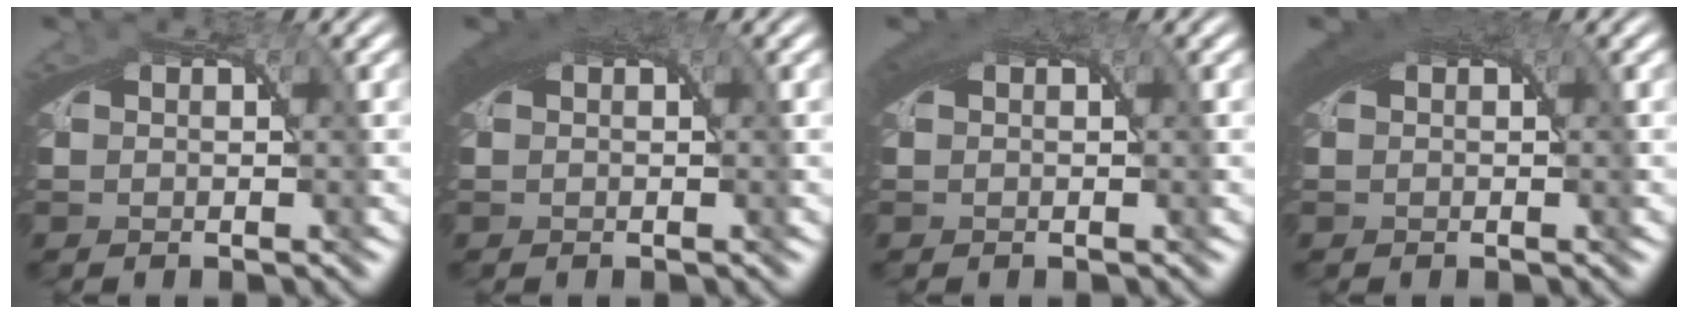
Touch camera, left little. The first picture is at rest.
{"total": 2.7, "force": [0.9, 1.4, 2.2], "torque": [-0.043, -0.002, 0.016]}
{"total": 2.1, "force": [0.8, 1.1, 1.5], "torque": [-0.033, -0.002, 0.013]}
{"total": 2.8, "force": [1.0, 1.4, 2.2], "torque": [-0.043, -0.002, 0.017]}